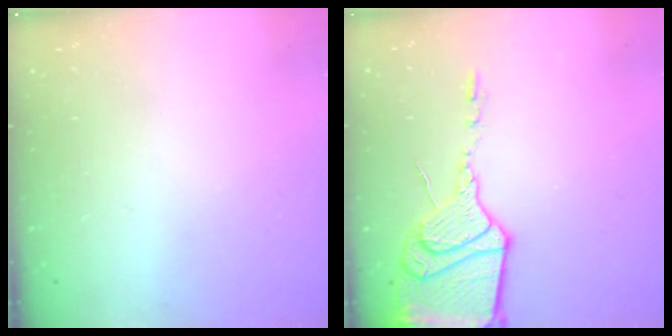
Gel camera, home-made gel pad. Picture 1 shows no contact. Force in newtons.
{"total": 16.9, "press": 16.8, "slide": 1.6}